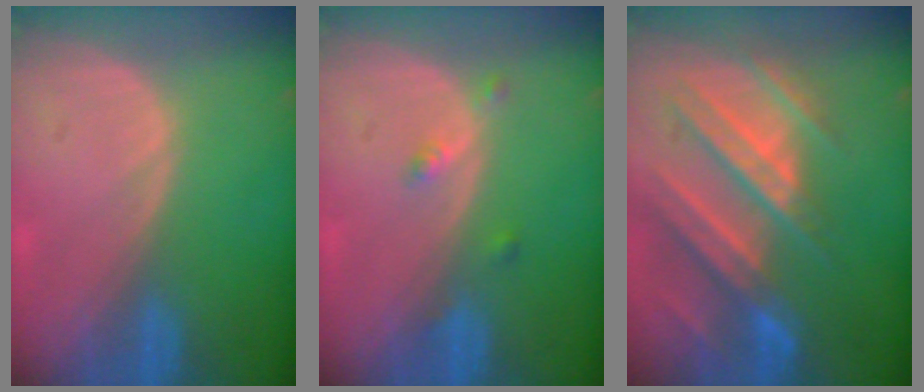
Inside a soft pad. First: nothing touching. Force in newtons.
{"total": 2.2, "press": 1.8, "slide": 1.3}
{"total": 11.1, "press": 9.8, "slide": 5.2}